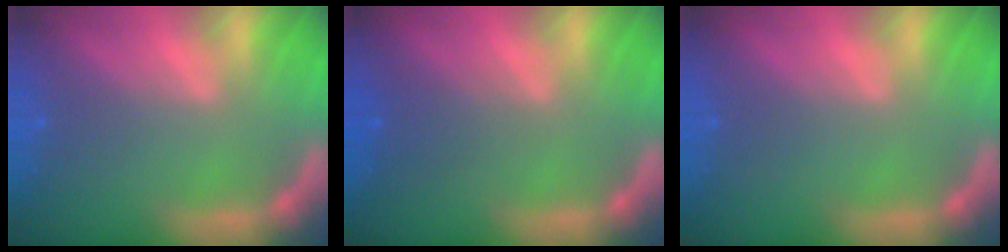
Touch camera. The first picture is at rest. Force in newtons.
{"total": 2.0}
{"total": 0.0}